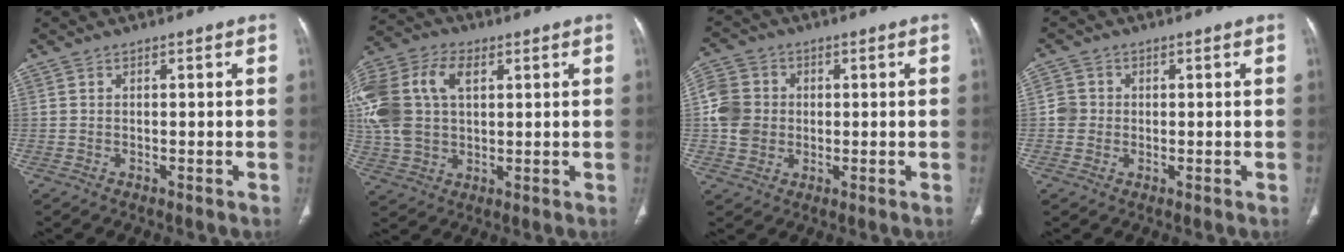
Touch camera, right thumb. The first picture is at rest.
{"total": 19.2, "force": [4.6, 12.7, 13.6], "torque": [-0.314, 0.024, 0.085]}
{"total": 8.1, "force": [-0.1, 7.3, 3.5], "torque": [-0.055, 0.011, -0.007]}
{"total": 3.2, "force": [-0.2, 3.0, 0.8], "torque": [0.001, 0.007, -0.008]}